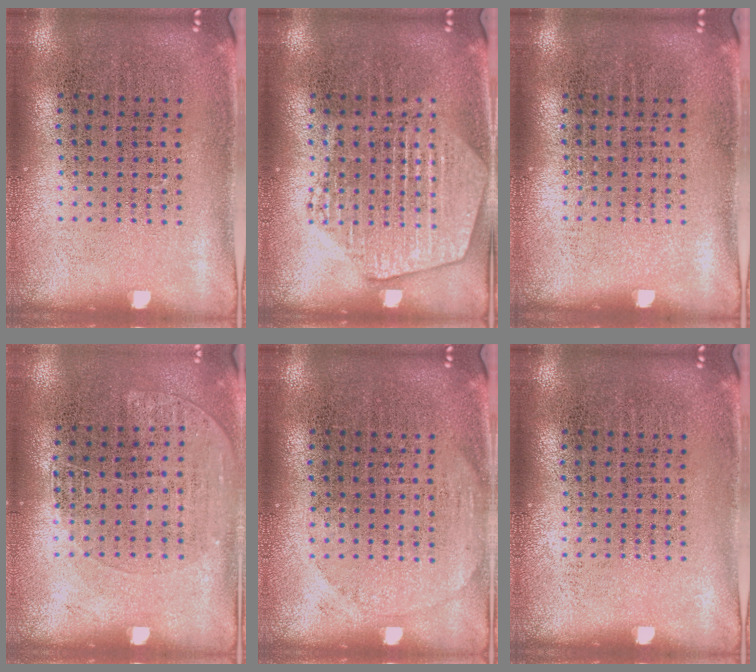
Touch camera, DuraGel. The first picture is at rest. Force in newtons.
{"total": 2.8, "press": 2.7, "slide": 0.4}
{"total": 0.0}
{"total": 1.2, "press": 1.0, "slide": 0.7}
{"total": 1.0, "press": 1.0, "slide": 0.1}
{"total": 0.0}